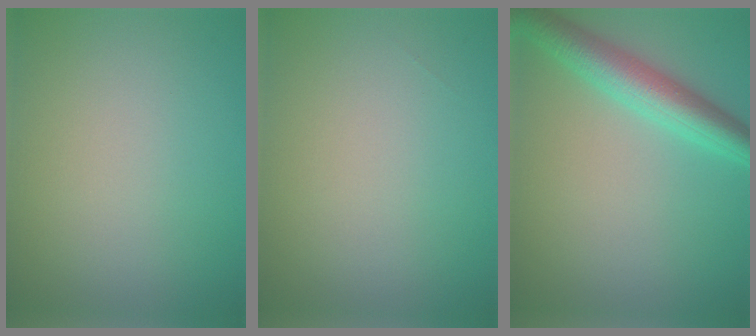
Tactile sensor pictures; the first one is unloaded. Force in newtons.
{"total": 0.0}
{"total": 5.0, "press": 5.0, "slide": 0.2}